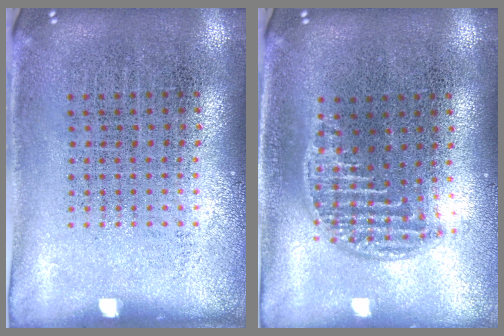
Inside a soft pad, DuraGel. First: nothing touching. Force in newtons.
{"total": 1.2, "press": 1.1, "slide": 0.6}